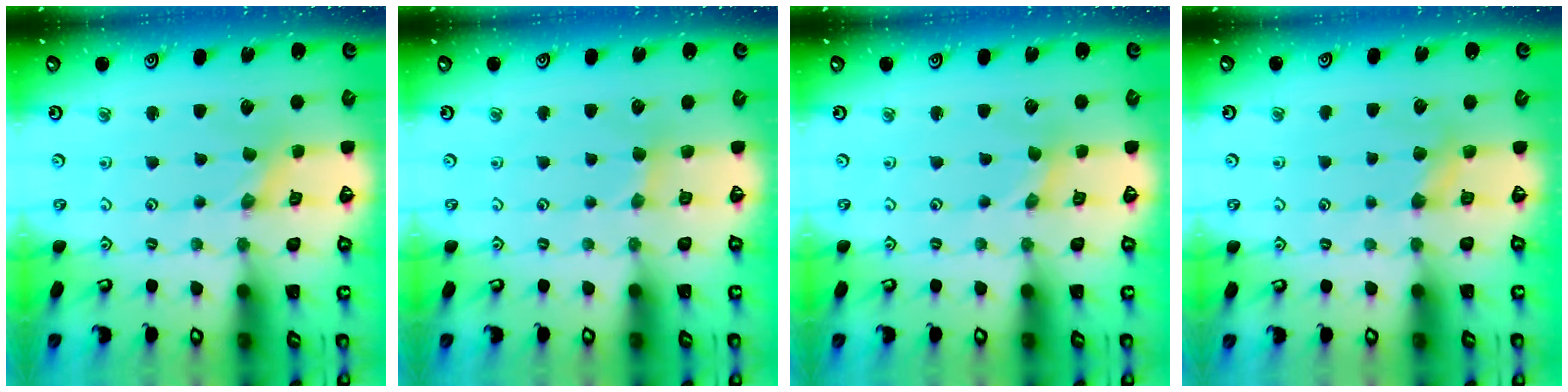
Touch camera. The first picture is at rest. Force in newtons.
{"total": 2.1, "press": 2.0, "slide": 0.3}
{"total": 0.0}
{"total": 5.0, "press": 5.0, "slide": 0.6}